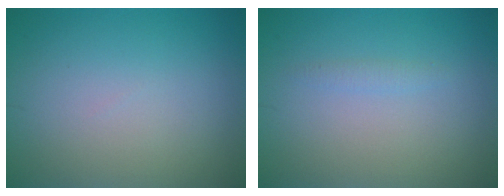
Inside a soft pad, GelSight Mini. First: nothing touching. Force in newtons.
{"total": 0.7, "press": 0.7, "slide": 0.1}